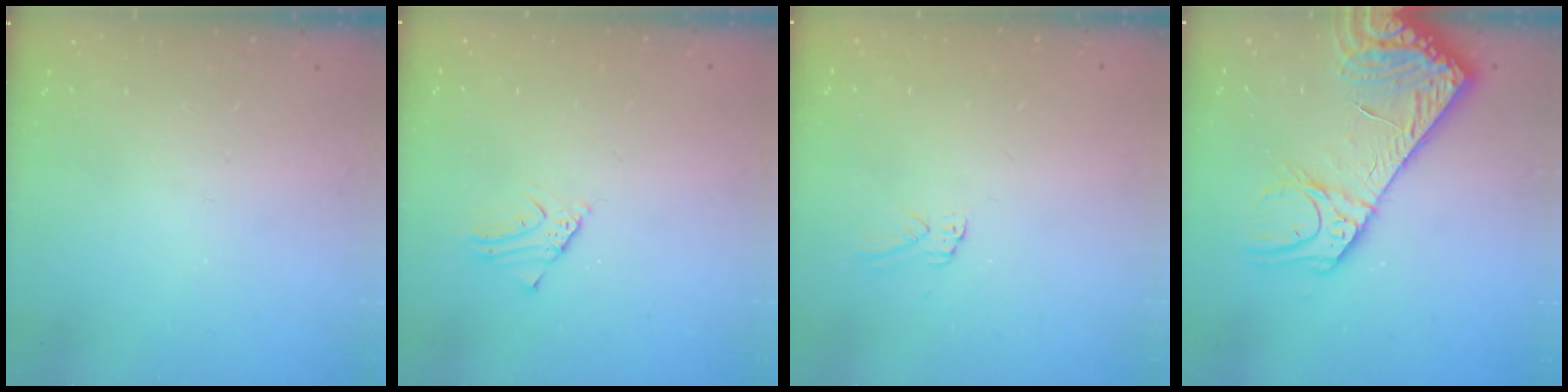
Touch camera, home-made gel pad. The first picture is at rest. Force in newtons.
{"total": 2.6, "press": 2.6, "slide": 0.3}
{"total": 2.9, "press": 2.9, "slide": 0.2}
{"total": 15.3, "press": 15.0, "slide": 3.4}